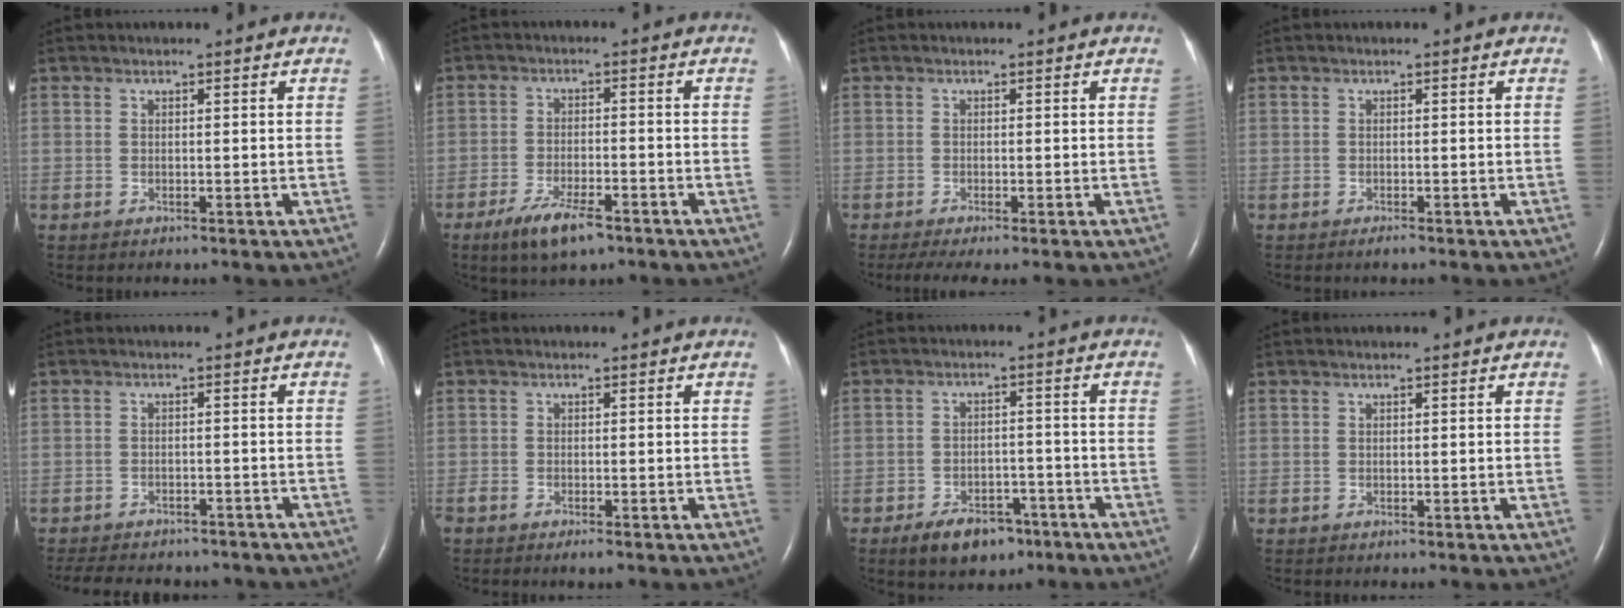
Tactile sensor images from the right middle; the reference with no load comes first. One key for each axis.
{"total": 7.0, "fx": -4.6, "fy": 1.8, "fz": 4.9, "tx": -0.102, "ty": -0.011, "tz": -0.077}
{"total": 4.0, "fx": -2.7, "fy": 0.5, "fz": 2.9, "tx": -0.050, "ty": -0.014, "tz": -0.046}
{"total": 0.6, "fx": -0.5, "fy": 0.0, "fz": 0.4, "tx": -0.010, "ty": -0.002, "tz": -0.008}
{"total": 15.4, "fx": -13.4, "fy": 5.2, "fz": 5.7, "tx": -0.129, "ty": -0.008, "tz": -0.166}
{"total": 2.4, "fx": -1.8, "fy": 0.6, "fz": 1.4, "tx": -0.026, "ty": -0.007, "tz": -0.029}
{"total": 7.4, "fx": -4.9, "fy": 4.0, "fz": 3.8, "tx": -0.068, "ty": 0.003, "tz": -0.072}
{"total": 0.0}